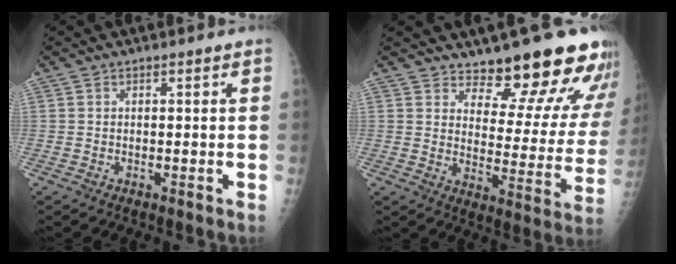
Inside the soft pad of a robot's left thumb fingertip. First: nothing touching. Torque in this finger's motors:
{"motor_torque": [0.19, 0.57, -0.07, -0.28, 0.05]}